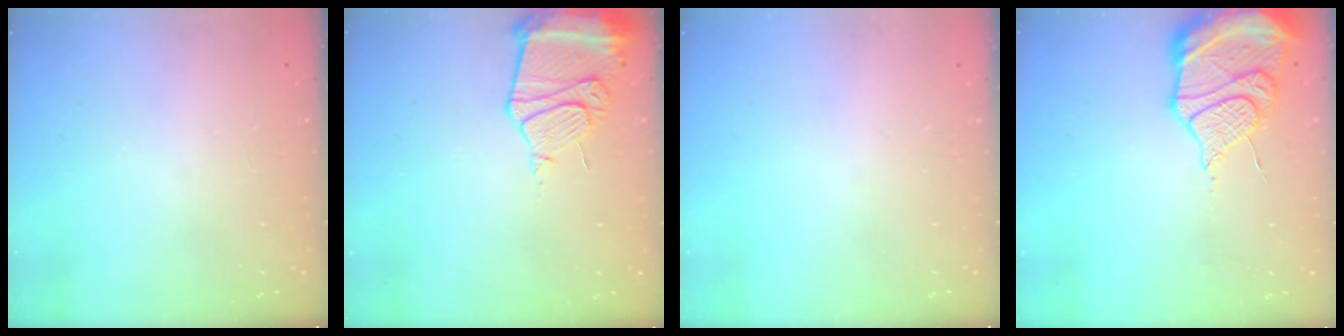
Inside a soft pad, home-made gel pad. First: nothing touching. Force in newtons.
{"total": 13.6, "press": 13.5, "slide": 1.5}
{"total": 0.0}
{"total": 17.5, "press": 17.2, "slide": 3.3}